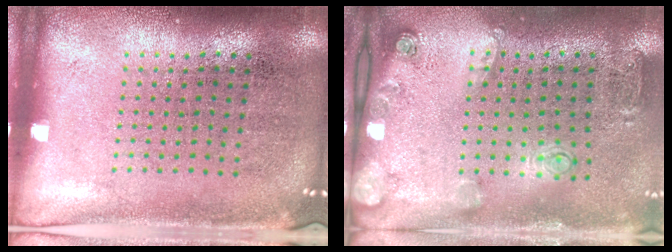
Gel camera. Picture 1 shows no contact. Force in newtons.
{"total": 2.0, "press": 1.4, "slide": 1.4}